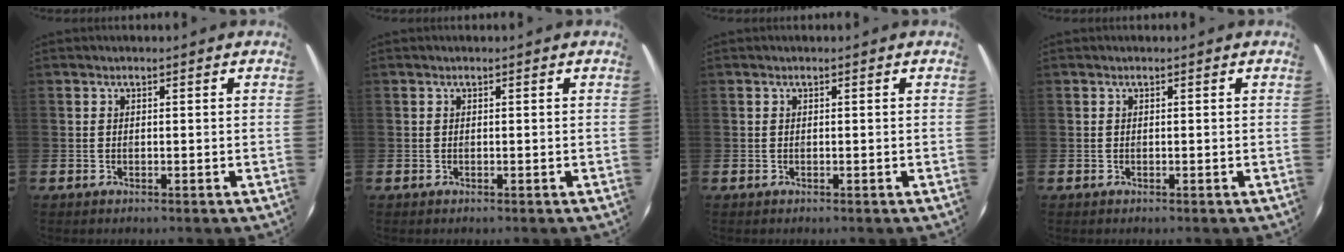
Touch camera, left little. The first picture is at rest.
{"total": 0.0}
{"total": 0.0}
{"total": 0.0}